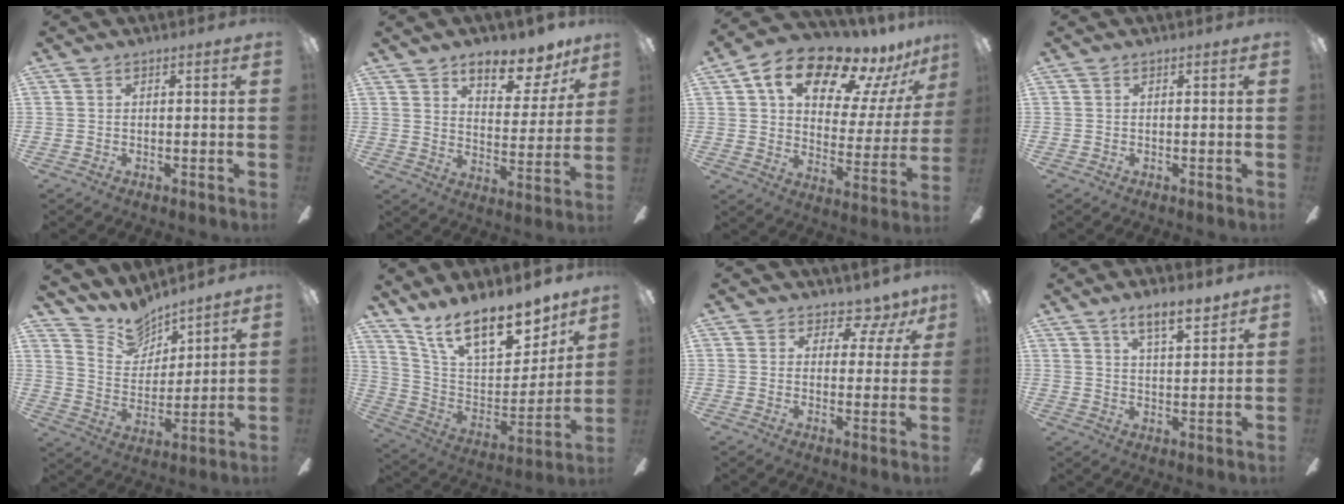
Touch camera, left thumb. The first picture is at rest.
{"total": 10.9, "force": [9.2, 4.4, 4.0], "torque": [-0.048, -0.069, 0.162]}
{"total": 18.3, "force": [12.8, 8.1, 10.2], "torque": [-0.172, -0.081, 0.216]}
{"total": 0.0}
{"total": 10.0, "force": [8.9, 4.3, 1.3], "torque": [-0.043, -0.069, 0.167]}
{"total": 18.5, "force": [14.3, 7.3, 9.1], "torque": [-0.155, -0.104, 0.253]}
{"total": 6.9, "force": [5.1, 3.9, 2.3], "torque": [-0.027, -0.037, 0.093]}
{"total": 6.8, "force": [5.6, 2.0, 3.4], "torque": [-0.046, -0.032, 0.095]}